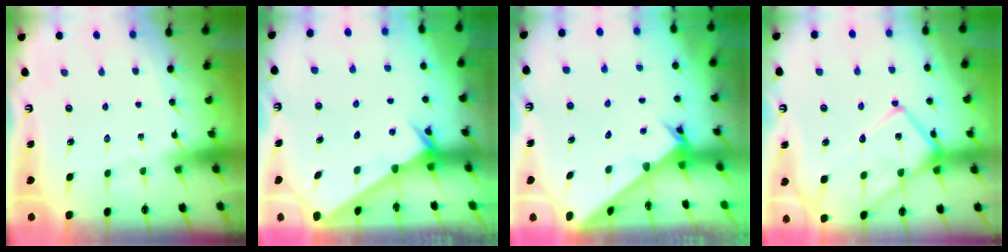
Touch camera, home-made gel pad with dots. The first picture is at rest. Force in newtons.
{"total": 2.5, "press": 2.5, "slide": 0.1}
{"total": 2.7, "press": 2.7, "slide": 0.3}
{"total": 15.7, "press": 15.6, "slide": 1.3}